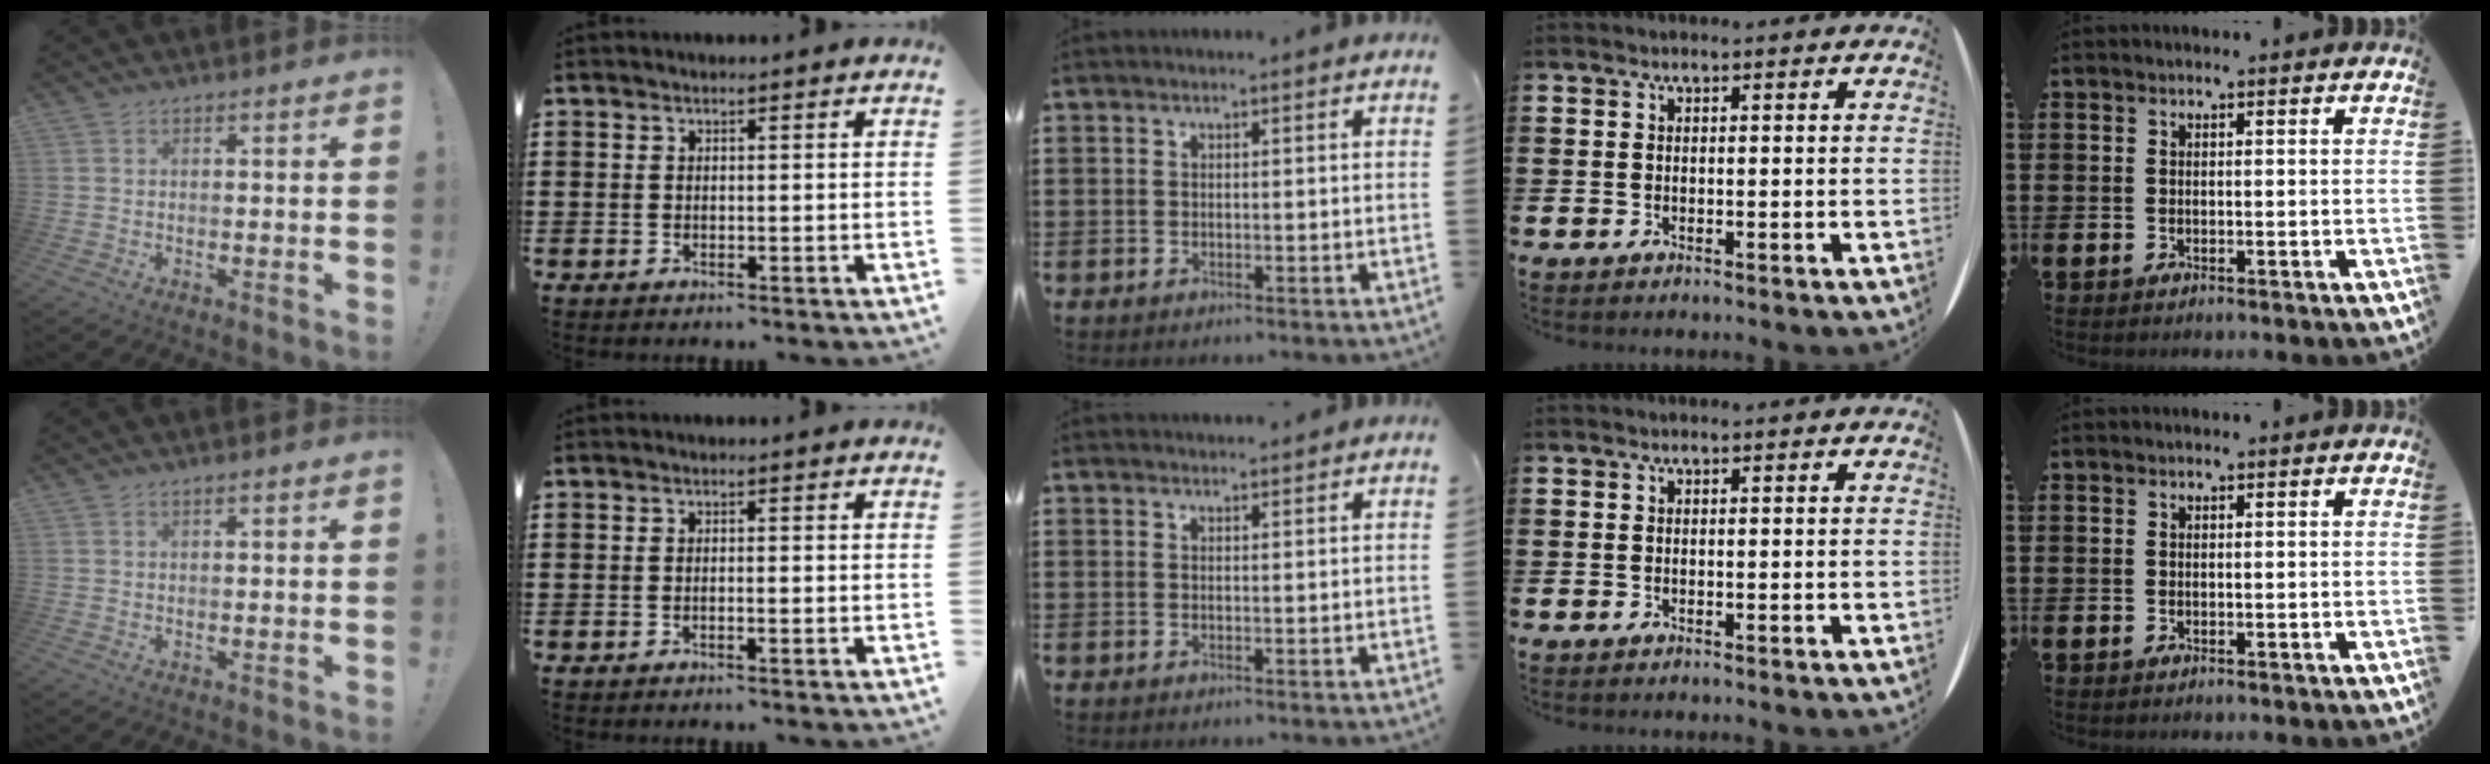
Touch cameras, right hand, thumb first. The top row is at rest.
{"thumb": {"total": 0.6, "force": [0.3, -0.1, 0.5], "torque": [-0.014, 0.002, 0.006]}, "index": {"total": 0.6, "force": [-0.3, -0.1, 0.5], "torque": [-0.009, -0.003, -0.005]}, "middle": {"total": 1.2, "force": [1.2, 0.0, -0.1], "torque": [-0.002, -0.003, 0.024]}}